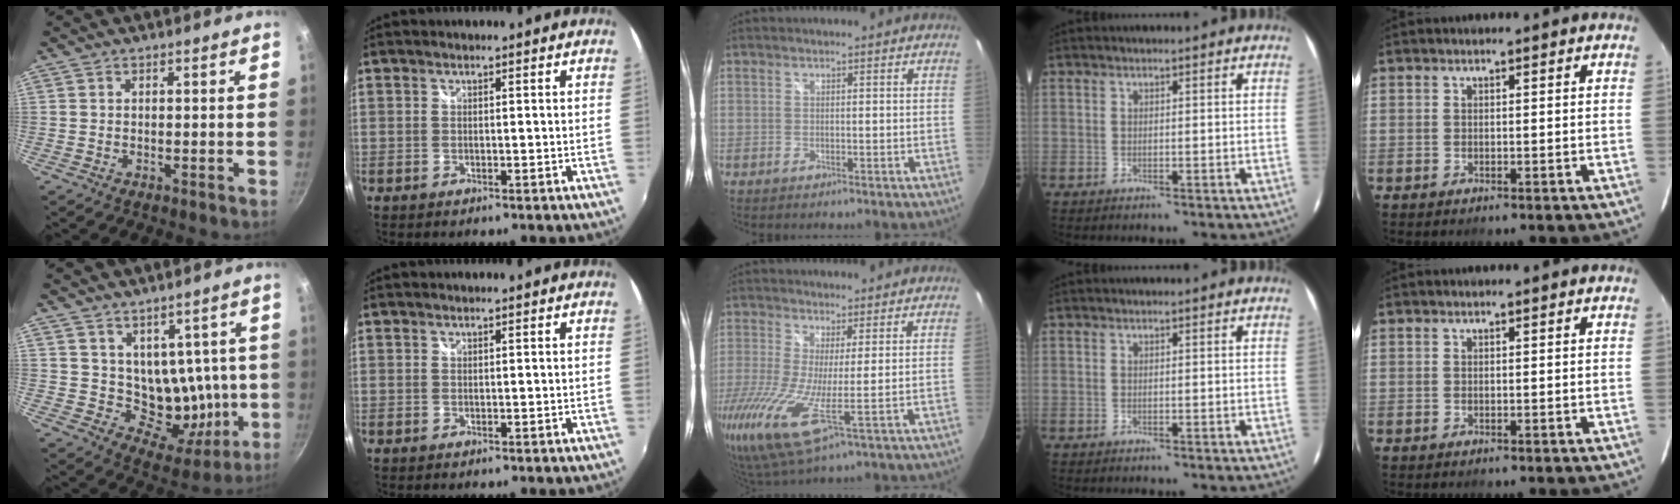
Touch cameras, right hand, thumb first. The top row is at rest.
{"thumb": {"total": 12.1, "force": [1.8, 9.2, 7.7], "torque": [-0.064, -0.034, 0.045]}, "middle": {"total": 12.7, "force": [-1.9, 3.1, 12.2], "torque": [-0.265, -0.037, -0.037]}}